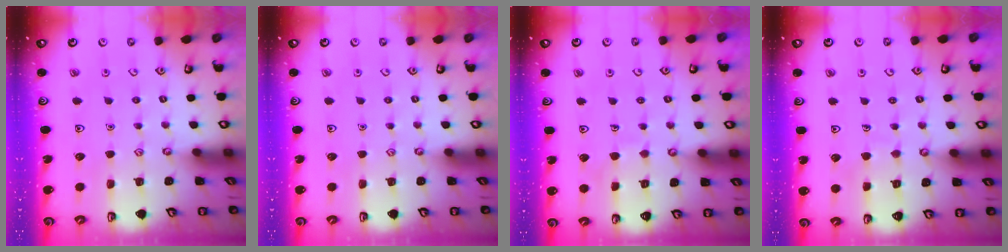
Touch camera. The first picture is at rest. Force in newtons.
{"total": 0.0}
{"total": 4.0, "press": 4.0, "slide": 0.3}
{"total": 3.2, "press": 3.2, "slide": 0.2}